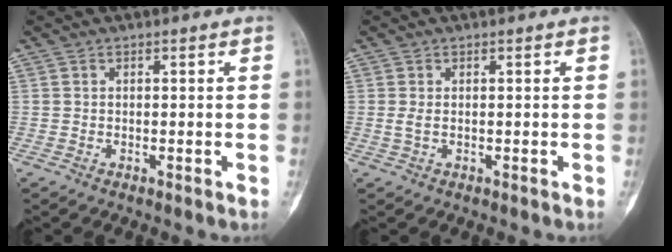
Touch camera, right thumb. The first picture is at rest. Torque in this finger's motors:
{"motor_torque": [0.00, 0.00, 0.32, -0.01, 0.00]}